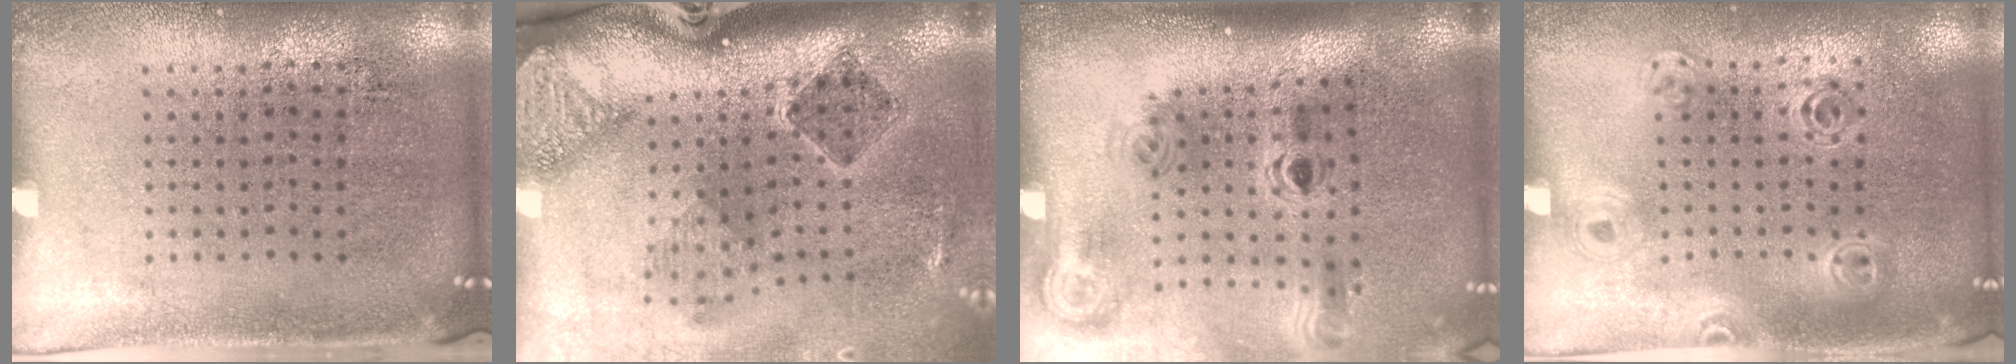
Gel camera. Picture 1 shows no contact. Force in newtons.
{"total": 2.8, "press": 1.8, "slide": 2.1}
{"total": 2.1, "press": 1.4, "slide": 1.5}
{"total": 1.2, "press": 1.2, "slide": 0.3}